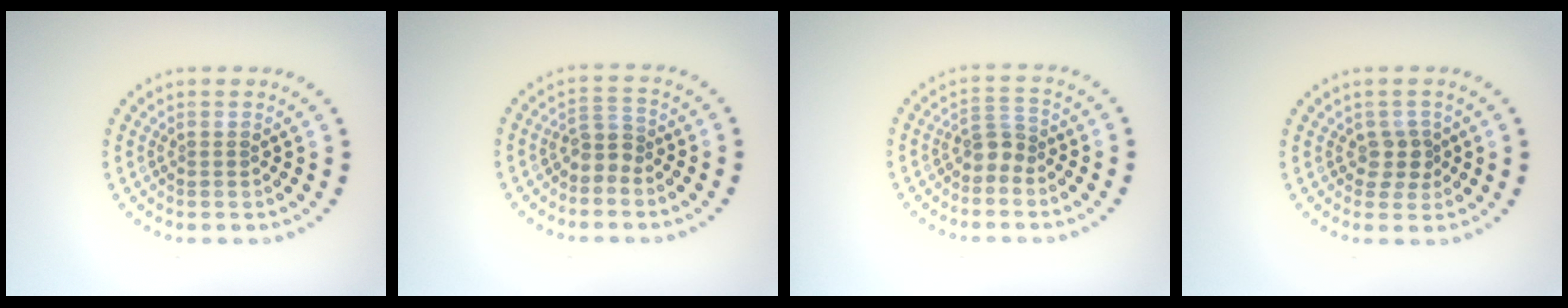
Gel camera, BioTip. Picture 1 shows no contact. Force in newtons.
{"total": 2.2, "press": 1.7, "slide": 1.3}
{"total": 2.0, "press": 1.6, "slide": 1.2}
{"total": 1.9, "press": 1.5, "slide": 1.1}